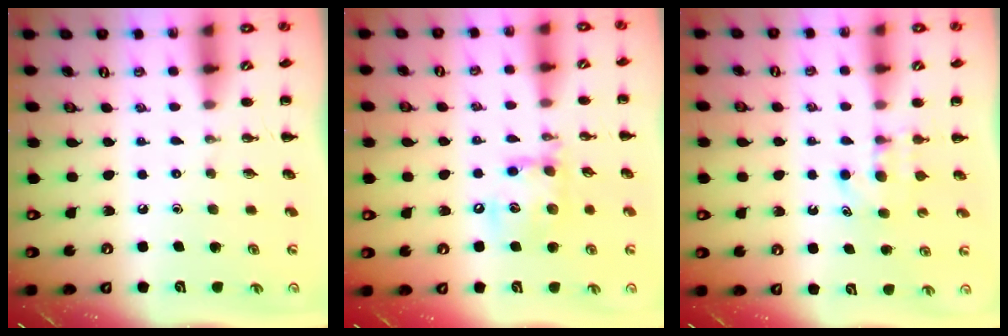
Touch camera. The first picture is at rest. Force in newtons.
{"total": 13.0, "press": 12.8, "slide": 2.0}
{"total": 5.0, "press": 4.8, "slide": 1.4}